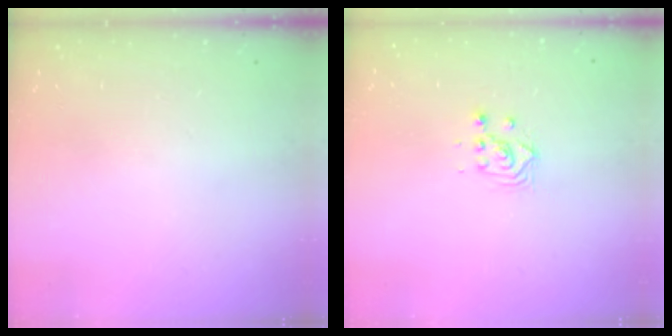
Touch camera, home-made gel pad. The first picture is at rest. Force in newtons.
{"total": 2.8, "press": 2.8, "slide": 0.1}